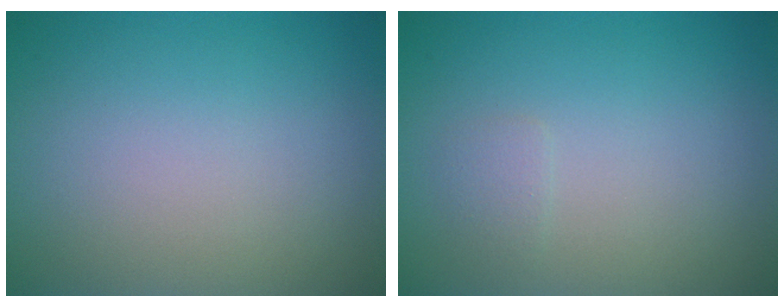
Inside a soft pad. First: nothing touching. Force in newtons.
{"total": 0.7, "press": 0.7, "slide": 0.0}